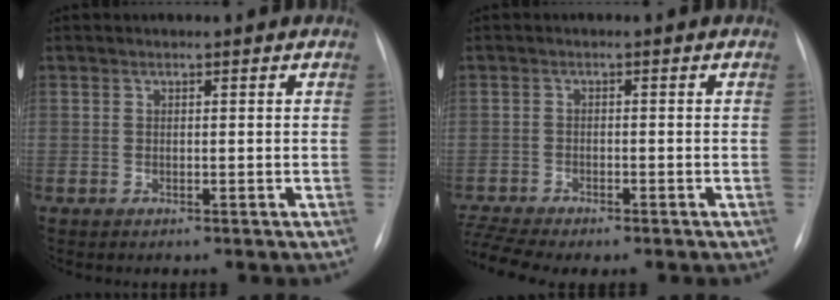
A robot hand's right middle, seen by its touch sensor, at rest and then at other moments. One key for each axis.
{"total": 5.7, "fx": -4.8, "fy": 0.9, "fz": 2.8, "tx": -0.062, "ty": -0.002, "tz": -0.083}